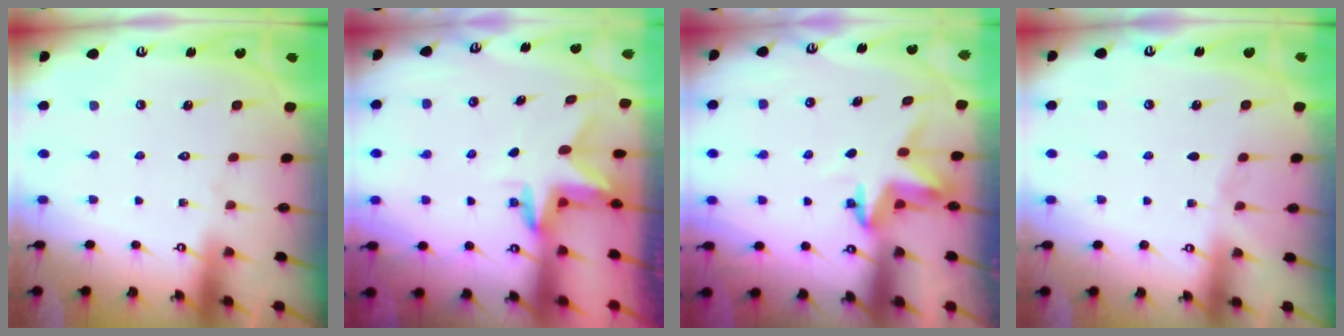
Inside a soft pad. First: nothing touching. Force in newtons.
{"total": 3.0, "press": 3.0, "slide": 0.2}
{"total": 3.9, "press": 3.9, "slide": 0.3}
{"total": 2.1, "press": 2.1, "slide": 0.4}